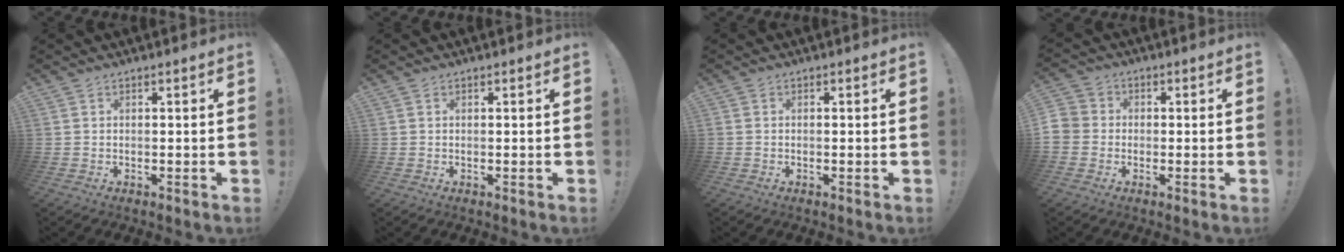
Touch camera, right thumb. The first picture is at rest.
{"total": 0.0}
{"total": 0.0}
{"total": 4.5, "force": [-1.3, 4.2, 1.1], "torque": [-0.020, 0.020, -0.024]}